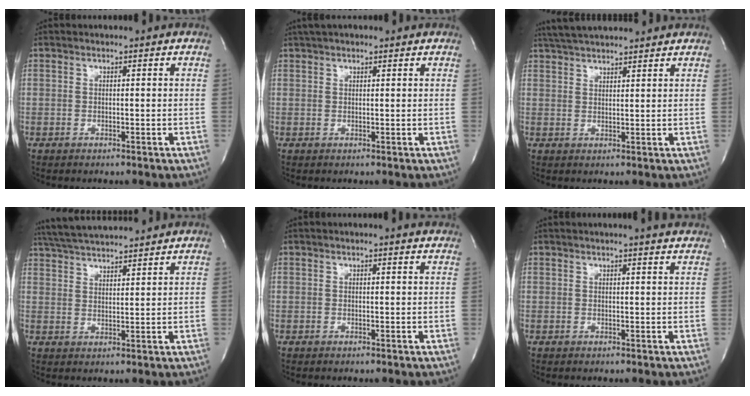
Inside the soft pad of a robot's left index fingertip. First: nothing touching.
{"total": 3.9, "force": [3.0, 0.9, 2.2], "torque": [-0.037, 0.031, 0.049]}
{"total": 9.7, "force": [8.8, 0.9, 3.9], "torque": [-0.073, 0.036, 0.135]}
{"total": 11.5, "force": [10.7, 0.5, 4.1], "torque": [-0.084, 0.025, 0.173]}
{"total": 2.0, "force": [1.8, 0.1, 0.9], "torque": [-0.015, 0.007, 0.014]}
{"total": 5.2, "force": [4.6, -0.1, 2.4], "torque": [-0.039, 0.009, 0.048]}